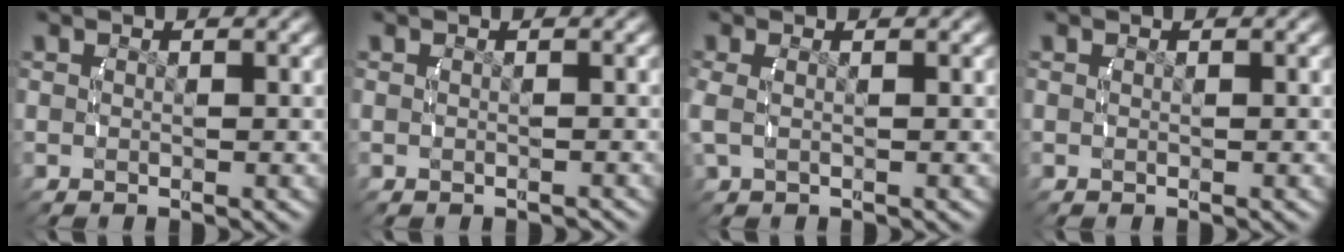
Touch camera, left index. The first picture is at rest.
{"total": 0.8, "force": [-0.8, 0.1, 0.1], "torque": [-0.005, -0.003, -0.011]}
{"total": 1.5, "force": [0.2, 0.7, 1.3], "torque": [-0.040, -0.002, 0.007]}
{"total": 0.0}